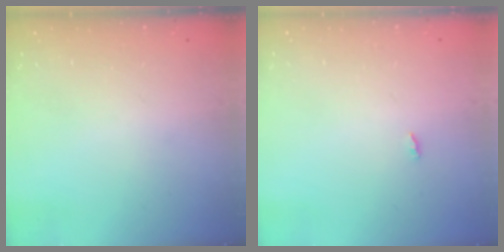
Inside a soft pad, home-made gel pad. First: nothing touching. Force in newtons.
{"total": 1.8, "press": 1.8, "slide": 0.2}